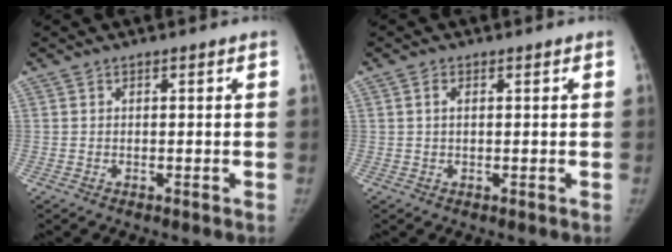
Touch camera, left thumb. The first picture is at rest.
{"total": 1.3, "force": [0.3, 0.8, 1.1], "torque": [-0.020, 0.006, 0.004]}